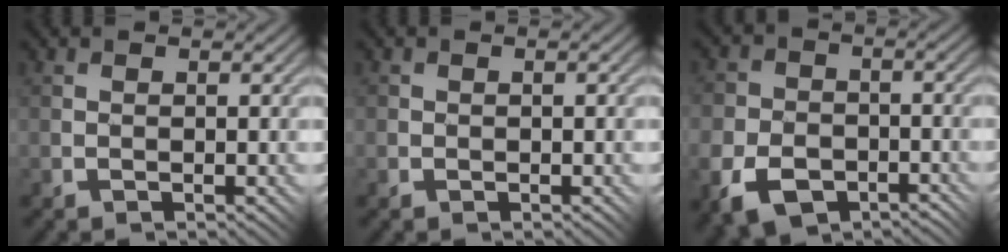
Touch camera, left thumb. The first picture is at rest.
{"total": 1.1, "force": [-0.2, 1.0, 0.4], "torque": [0.001, 0.000, -0.003]}
{"total": 7.6, "force": [-4.3, 5.1, 3.5], "torque": [-0.083, -0.021, -0.084]}